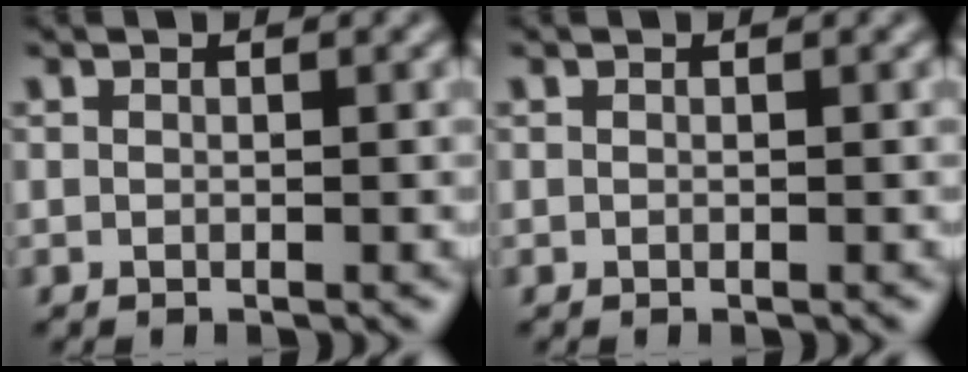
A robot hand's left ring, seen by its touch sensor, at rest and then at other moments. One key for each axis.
{"total": 0.0}